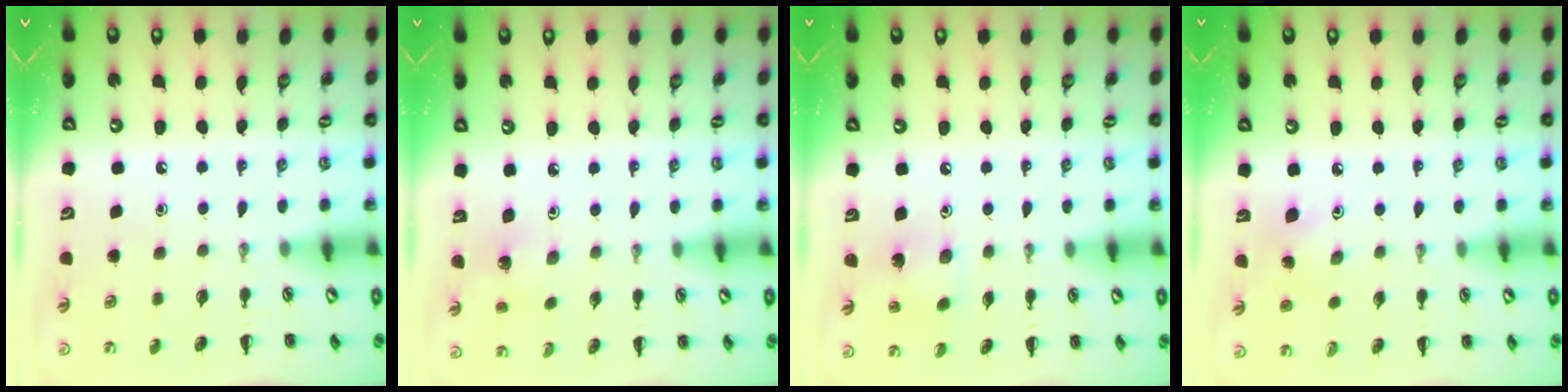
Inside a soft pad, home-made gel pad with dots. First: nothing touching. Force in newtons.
{"total": 1.6, "press": 1.5, "slide": 0.5}
{"total": 2.5, "press": 2.5, "slide": 0.6}
{"total": 4.8, "press": 4.7, "slide": 1.1}